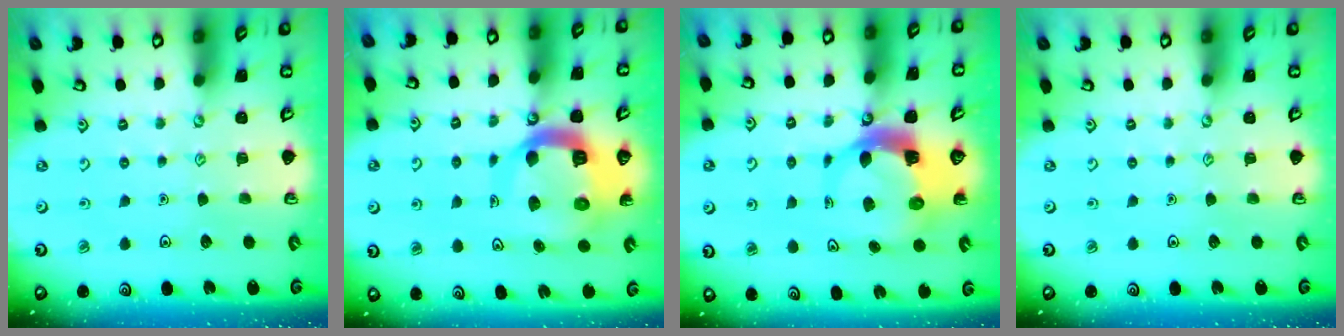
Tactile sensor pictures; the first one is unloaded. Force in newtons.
{"total": 12.9, "press": 12.8, "slide": 1.6}
{"total": 7.1, "press": 7.0, "slide": 1.1}
{"total": 0.0}